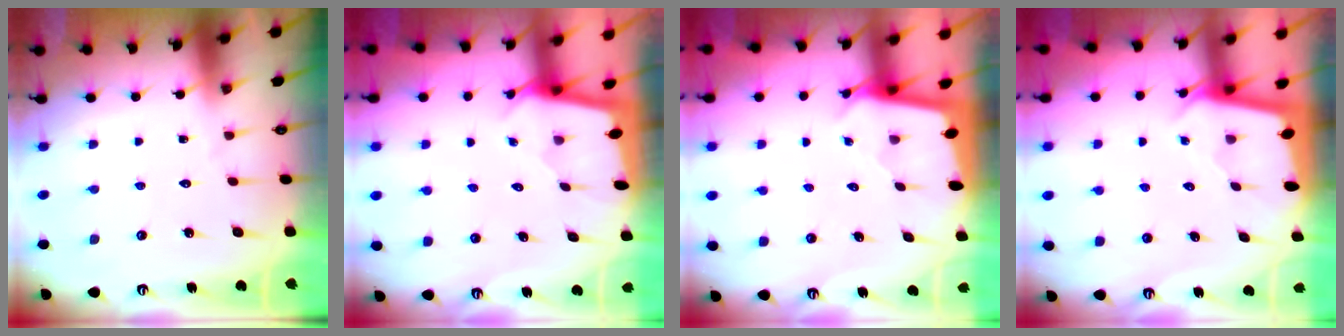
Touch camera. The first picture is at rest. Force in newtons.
{"total": 1.6, "press": 1.6, "slide": 0.2}
{"total": 2.3, "press": 2.3, "slide": 0.1}
{"total": 2.0, "press": 2.0, "slide": 0.3}